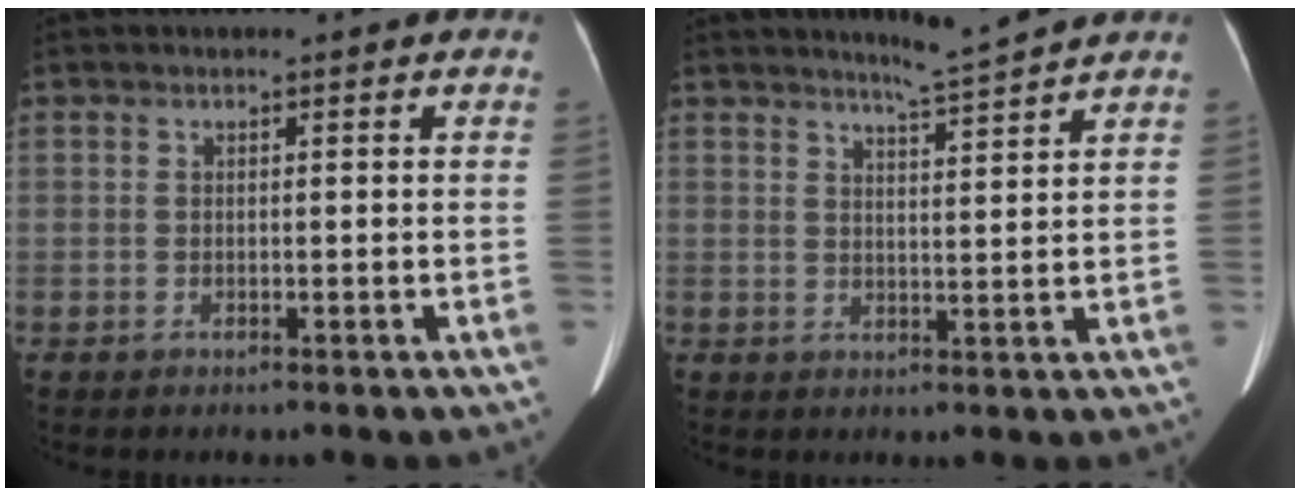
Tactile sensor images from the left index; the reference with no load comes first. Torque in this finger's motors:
{"motor_torque": [-0.89, -0.82, -0.65, -0.21]}